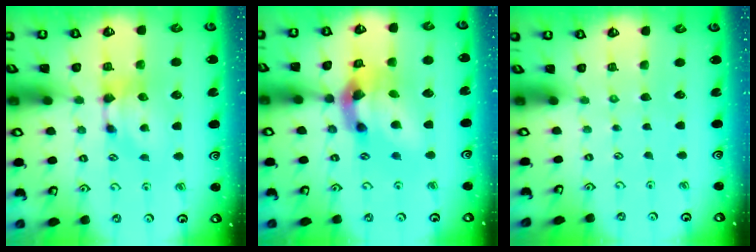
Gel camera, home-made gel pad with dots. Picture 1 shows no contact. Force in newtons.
{"total": 7.7, "press": 7.3, "slide": 2.4}
{"total": 6.8, "press": 6.8, "slide": 0.3}